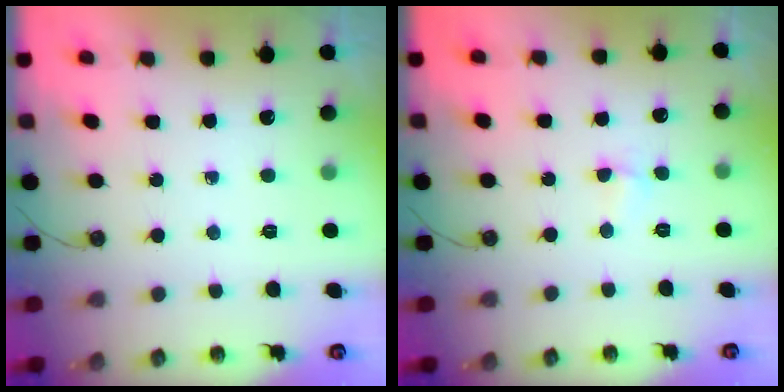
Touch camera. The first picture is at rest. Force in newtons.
{"total": 2.3, "press": 2.2, "slide": 0.5}